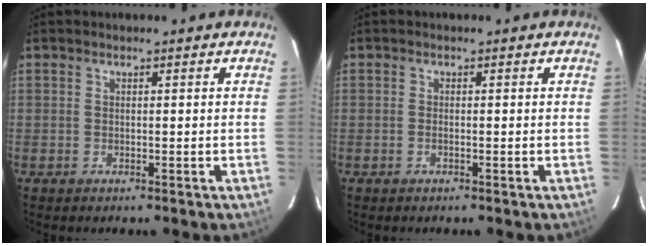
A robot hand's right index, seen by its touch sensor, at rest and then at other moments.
{"total": 0.5, "force": [-0.3, 0.2, 0.4], "torque": [-0.009, 0.000, -0.006]}